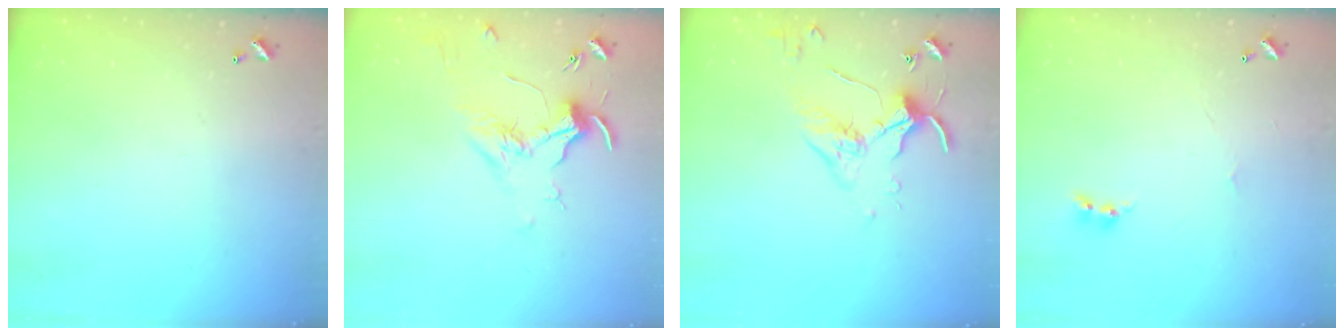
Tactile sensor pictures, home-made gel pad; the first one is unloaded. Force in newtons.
{"total": 1.9, "press": 1.7, "slide": 0.8}
{"total": 3.9, "press": 3.9, "slide": 0.1}
{"total": 2.1, "press": 2.0, "slide": 0.5}